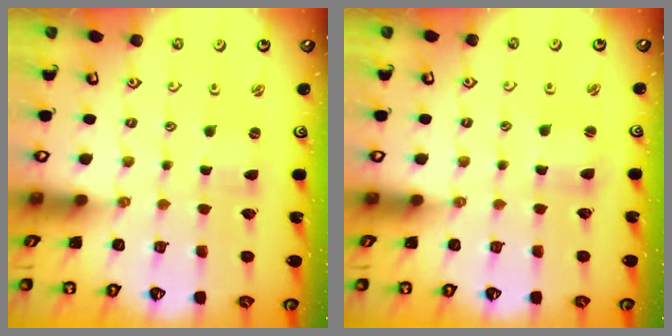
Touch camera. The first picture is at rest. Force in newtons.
{"total": 2.5, "press": 2.5, "slide": 0.3}